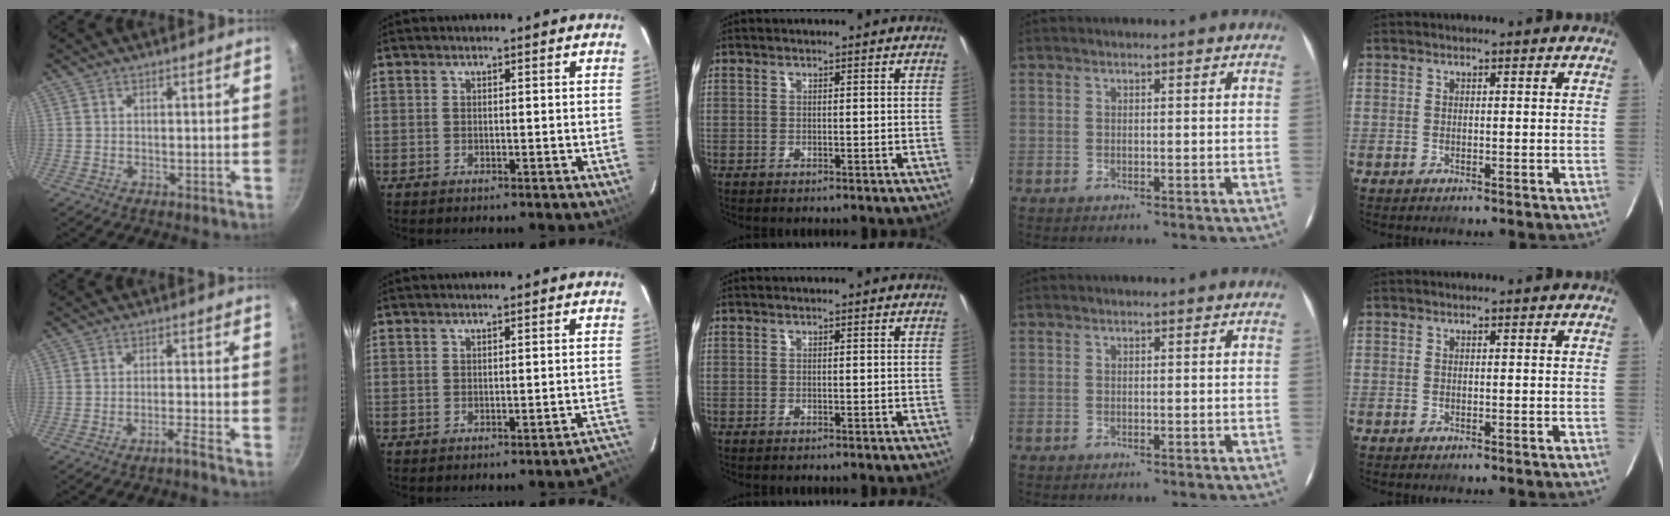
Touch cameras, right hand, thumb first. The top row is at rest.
{"thumb": {"total": 2.3, "force": [-1.8, -0.6, 1.4], "torque": [-0.035, 0.016, -0.029]}, "index": {"total": 4.5, "force": [-4.0, 0.9, 1.9], "torque": [-0.002, 0.021, -0.035]}}